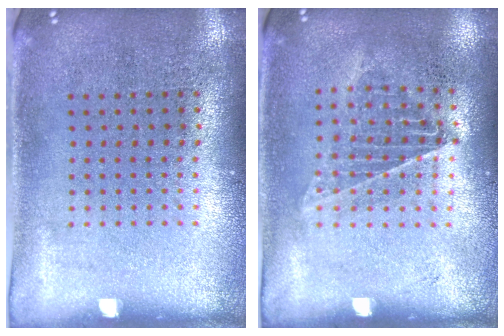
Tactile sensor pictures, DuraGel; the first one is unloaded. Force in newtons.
{"total": 1.0, "press": 1.0, "slide": 0.1}